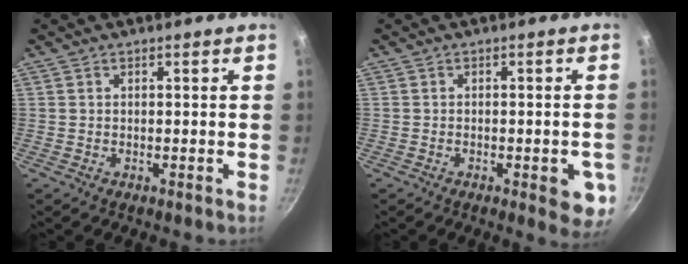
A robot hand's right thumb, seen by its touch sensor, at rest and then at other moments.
{"total": 6.7, "force": [-2.2, 2.4, 5.9], "torque": [-0.051, 0.002, -0.026]}